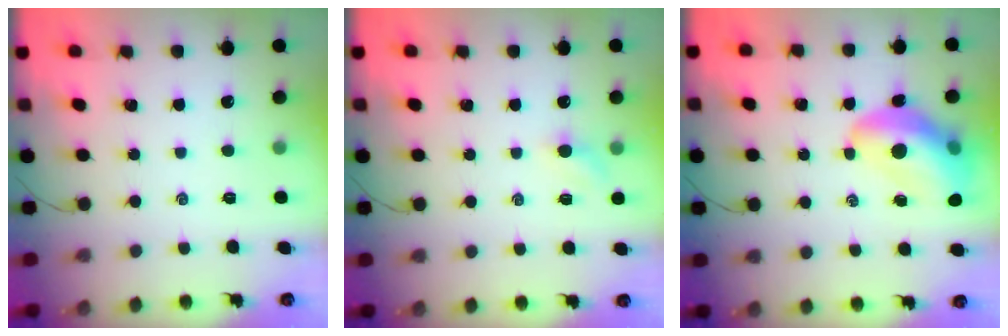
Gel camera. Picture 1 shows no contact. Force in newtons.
{"total": 2.9, "press": 2.7, "slide": 0.9}
{"total": 15.0, "press": 14.4, "slide": 3.9}